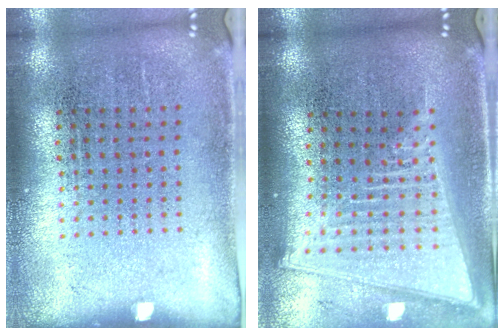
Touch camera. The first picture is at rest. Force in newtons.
{"total": 2.2, "press": 1.8, "slide": 1.2}